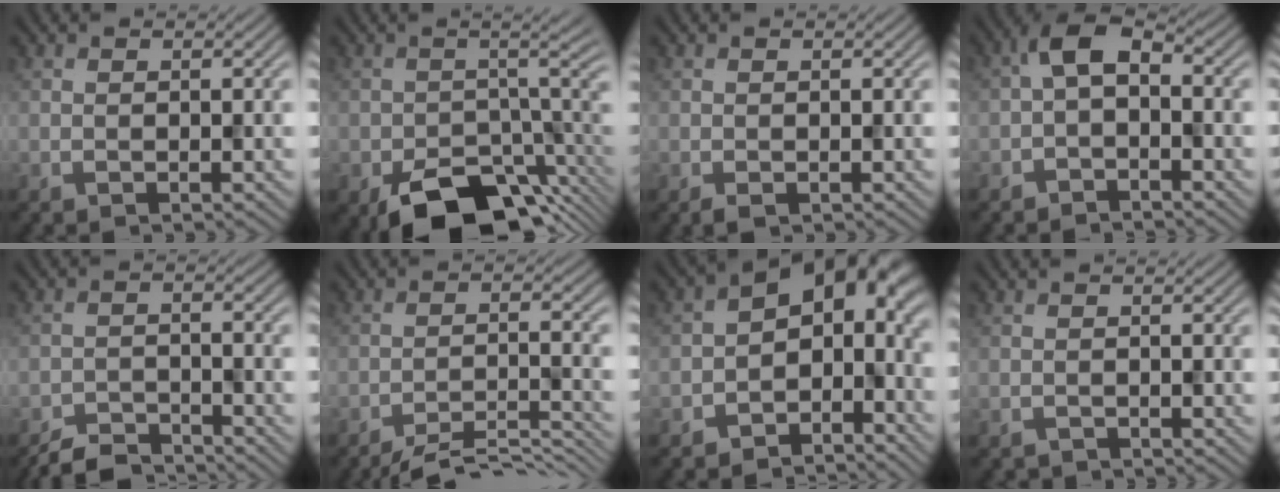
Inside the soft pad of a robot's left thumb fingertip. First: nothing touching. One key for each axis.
{"total": 10.4, "fx": -5.7, "fy": 4.8, "fz": 7.3, "tx": -0.113, "ty": -0.036, "tz": -0.080}
{"total": 1.1, "fx": -0.6, "fy": 0.6, "fz": 0.6, "tx": -0.016, "ty": -0.005, "tz": -0.013}
{"total": 4.4, "fx": -1.1, "fy": 2.6, "fz": 3.4, "tx": -0.062, "ty": 0.014, "tz": -0.034}
{"total": 4.8, "fx": -4.5, "fy": 1.1, "fz": 1.4, "tx": -0.025, "ty": -0.003, "tz": -0.089}
{"total": 7.2, "fx": -5.9, "fy": 1.1, "fz": 4.0, "tx": -0.076, "ty": 0.004, "tz": -0.087}
{"total": 11.0, "fx": -2.9, "fy": 7.0, "fz": 8.0, "tx": -0.087, "ty": 0.000, "tz": -0.064}
{"total": 0.8, "fx": -0.7, "fy": 0.1, "fz": -0.1, "tx": 0.000, "ty": -0.003, "tz": -0.017}